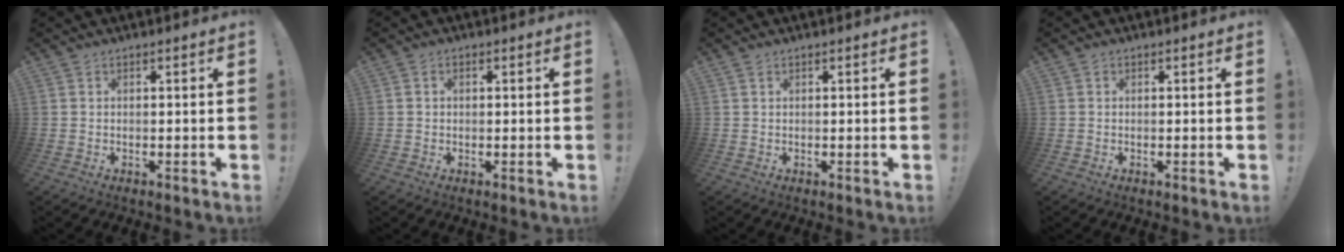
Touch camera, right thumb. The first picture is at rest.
{"total": 0.9, "force": [-0.1, 0.8, 0.4], "torque": [-0.015, 0.006, -0.001]}
{"total": 0.7, "force": [0.5, 0.2, 0.4], "torque": [-0.014, 0.003, 0.011]}
{"total": 0.0}